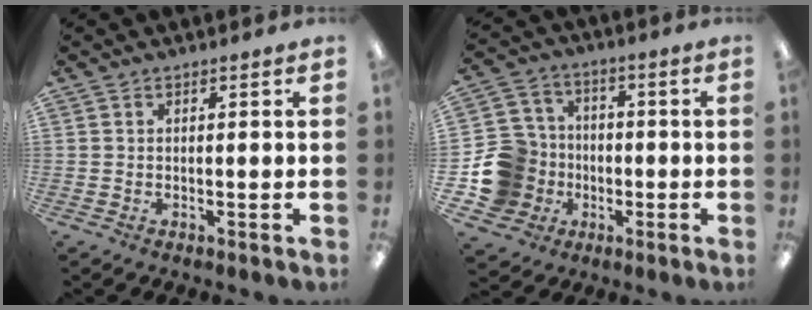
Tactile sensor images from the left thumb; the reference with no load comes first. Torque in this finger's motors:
{"motor_torque": [-0.31, 0.39, -0.02, 0.04, 0.01]}